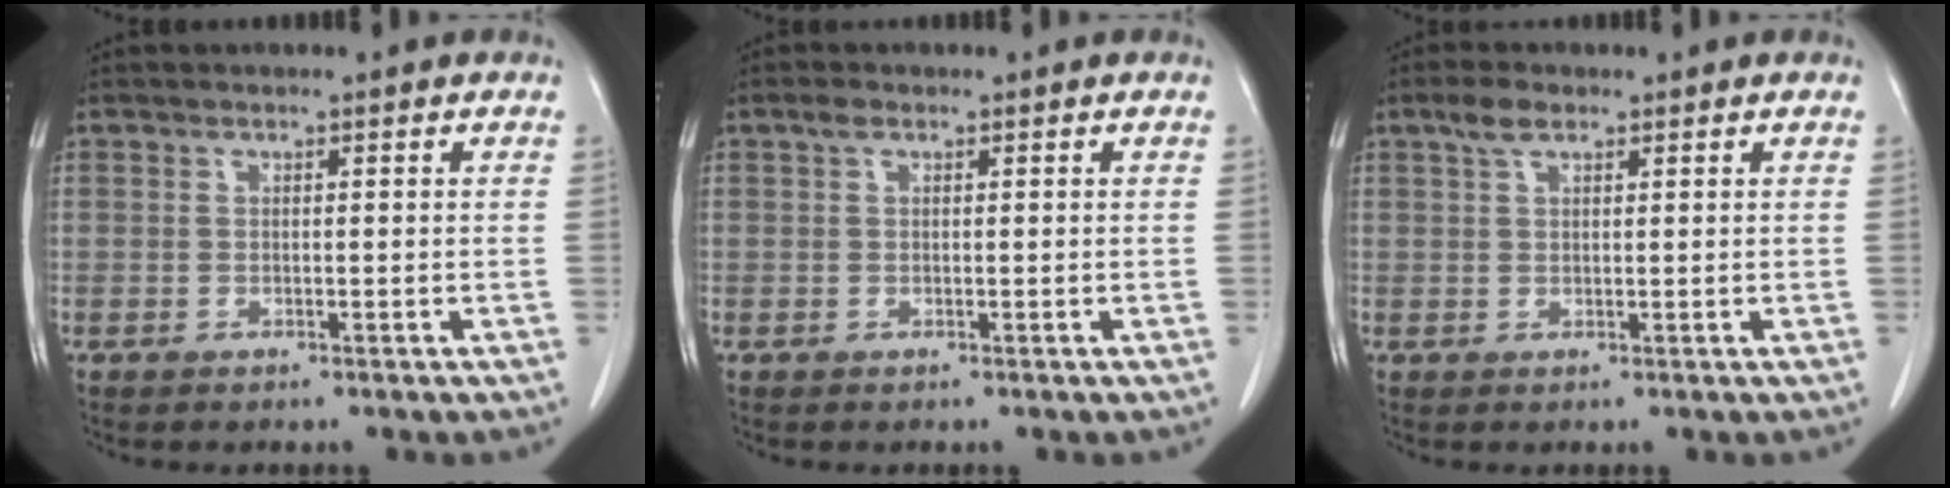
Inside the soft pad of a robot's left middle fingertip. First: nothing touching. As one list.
[{"total": 0.9, "force": [0.5, 0.5, 0.6], "torque": [-0.015, 0.011, 0.009]}, {"total": 2.5, "force": [1.6, 1.0, 1.6], "torque": [-0.039, 0.009, 0.034]}]